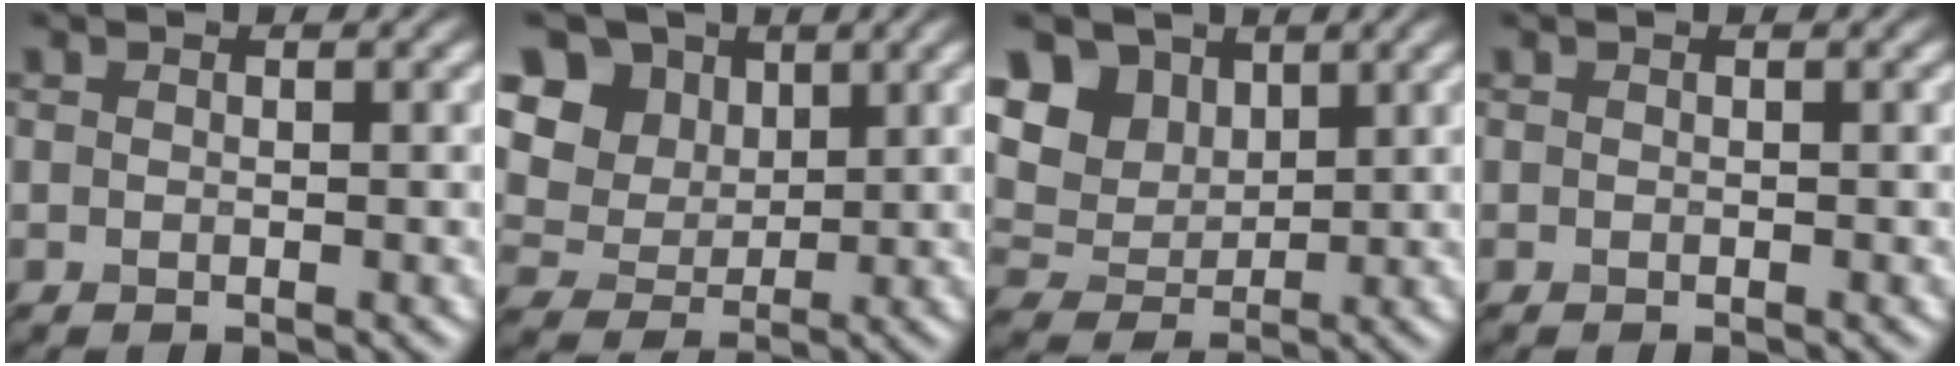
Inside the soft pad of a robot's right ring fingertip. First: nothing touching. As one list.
[{"total": 9.6, "force": [5.0, 7.3, 3.5], "torque": [-0.120, 0.029, 0.110]}, {"total": 8.4, "force": [4.7, 6.1, 3.2], "torque": [-0.115, 0.024, 0.104]}, {"total": 0.0}]